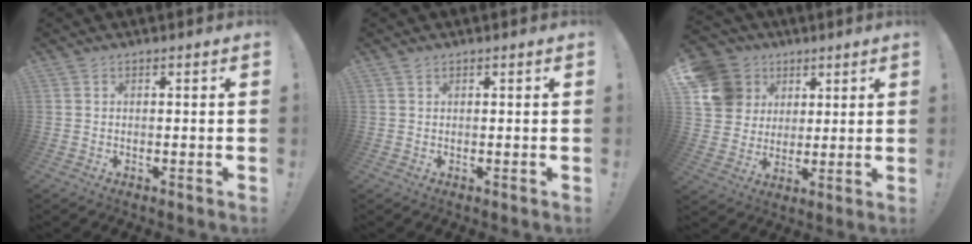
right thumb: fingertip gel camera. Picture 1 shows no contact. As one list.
[{"total": 0.7, "force": [0.6, 0.4, 0.3], "torque": [-0.003, 0.000, 0.010]}, {"total": 14.3, "force": [5.1, 12.4, 5.0], "torque": [-0.072, -0.018, 0.110]}]